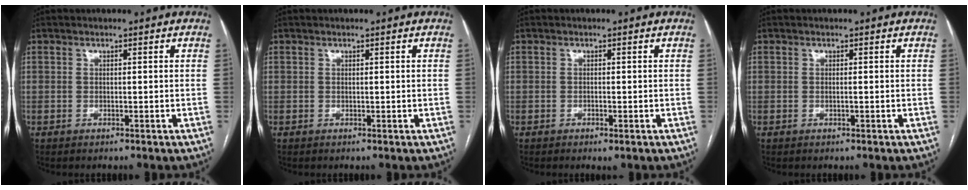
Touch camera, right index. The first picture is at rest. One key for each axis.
{"total": 0.0}
{"total": 1.4, "fx": -0.8, "fy": 0.4, "fz": 1.0, "tx": -0.014, "ty": -0.002, "tz": -0.008}
{"total": 0.0}